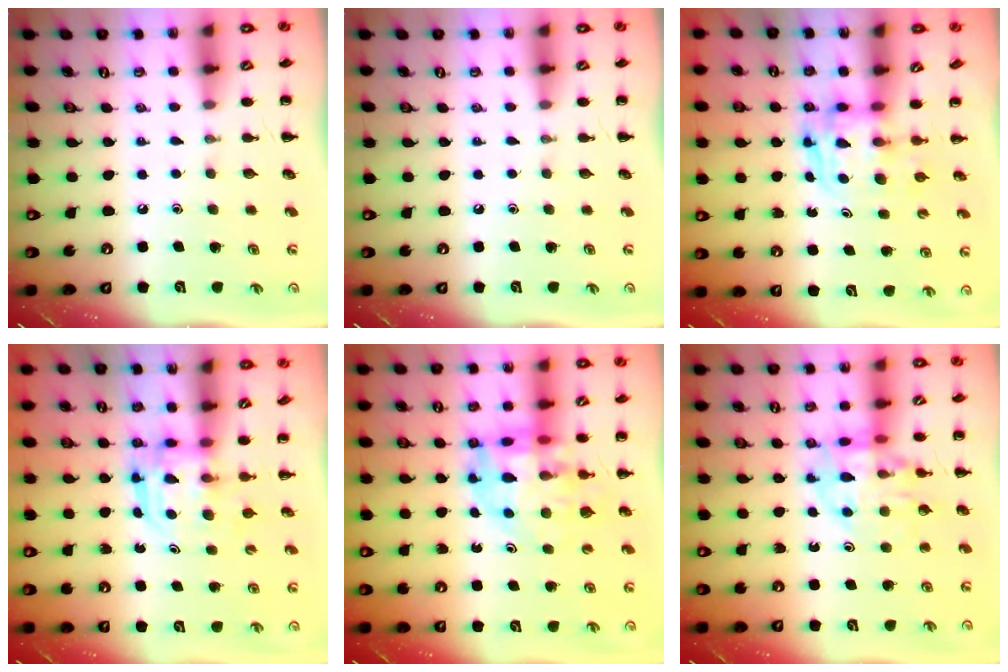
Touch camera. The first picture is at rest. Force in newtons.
{"total": 0.0}
{"total": 3.9, "press": 3.8, "slide": 0.8}
{"total": 3.1, "press": 3.1, "slide": 0.2}
{"total": 13.0, "press": 12.5, "slide": 3.7}
{"total": 12.6, "press": 12.5, "slide": 2.2}